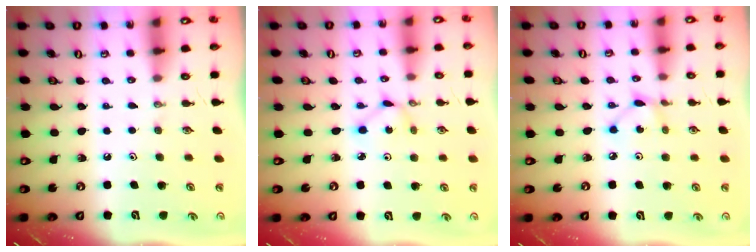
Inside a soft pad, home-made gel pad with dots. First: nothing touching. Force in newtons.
{"total": 1.6, "press": 1.6, "slide": 0.2}
{"total": 2.8, "press": 2.8, "slide": 0.2}